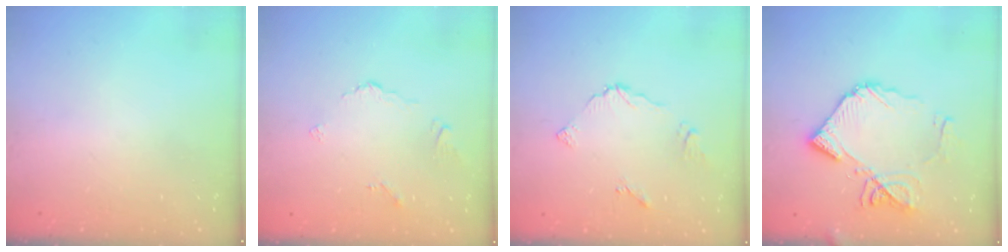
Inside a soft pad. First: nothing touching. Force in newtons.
{"total": 2.7, "press": 2.6, "slide": 0.6}
{"total": 5.1, "press": 5.1, "slide": 0.6}
{"total": 15.1, "press": 14.9, "slide": 1.9}